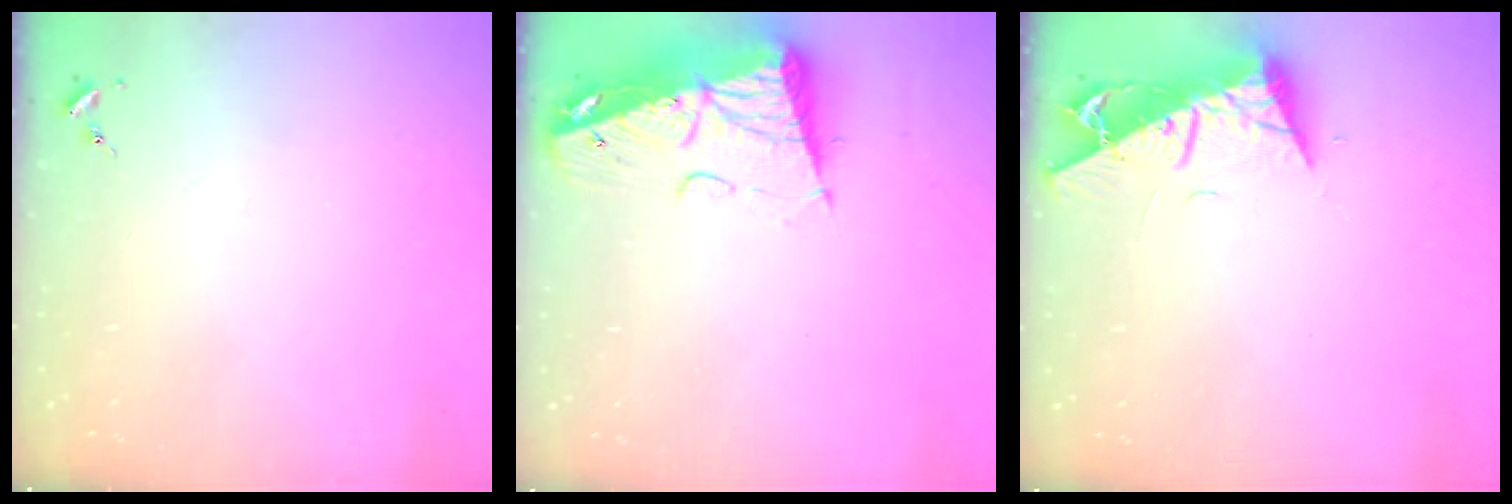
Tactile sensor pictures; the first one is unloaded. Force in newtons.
{"total": 14.6, "press": 14.6, "slide": 1.6}
{"total": 9.3, "press": 9.2, "slide": 1.1}